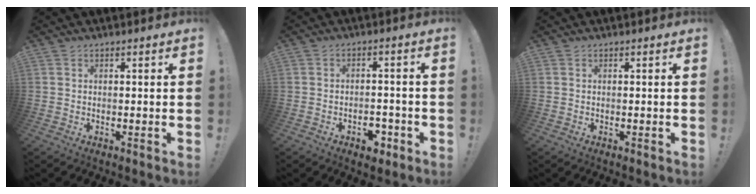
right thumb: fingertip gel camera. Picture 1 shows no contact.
{"total": 5.1, "force": [-2.7, 3.2, 2.9], "torque": [-0.022, 0.014, -0.047]}
{"total": 0.0}